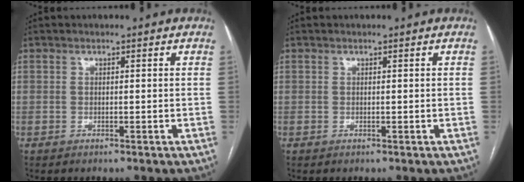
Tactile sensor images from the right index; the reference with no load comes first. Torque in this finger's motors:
{"motor_torque": [0.00, 0.00, 0.00, 0.00]}